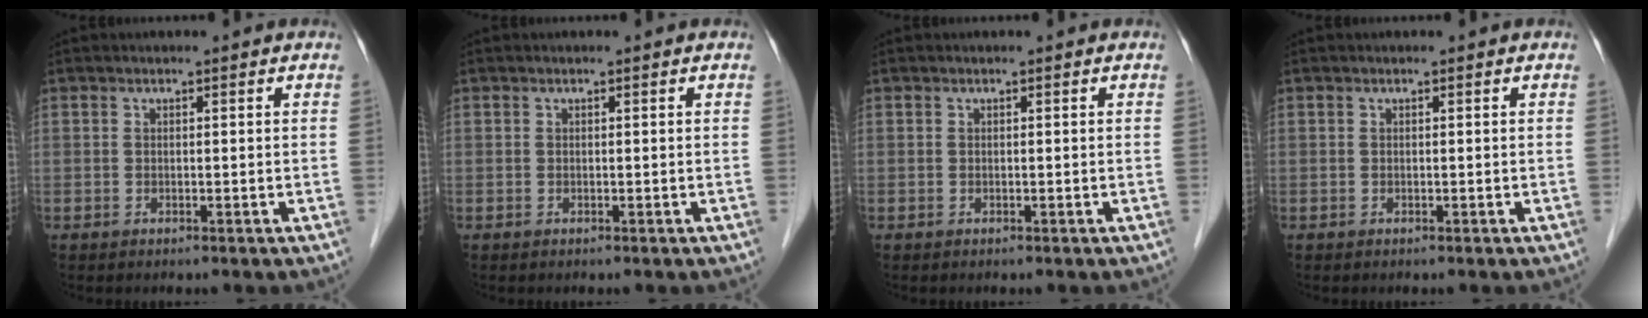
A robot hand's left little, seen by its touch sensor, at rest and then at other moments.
{"total": 0.0}
{"total": 0.0}
{"total": 0.0}